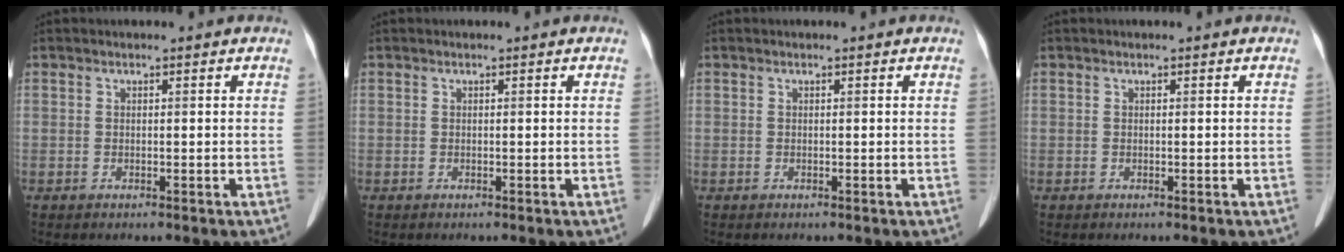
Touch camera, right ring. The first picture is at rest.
{"total": 0.0}
{"total": 0.0}
{"total": 0.0}